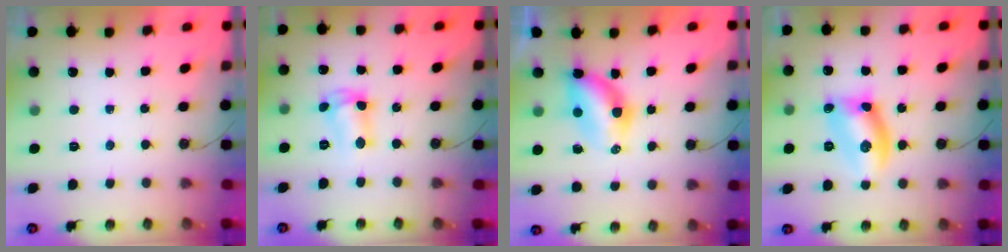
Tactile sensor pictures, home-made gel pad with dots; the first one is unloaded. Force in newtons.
{"total": 5.3, "press": 5.3, "slide": 0.1}
{"total": 6.0, "press": 6.0, "slide": 0.3}
{"total": 10.0, "press": 10.0, "slide": 0.7}